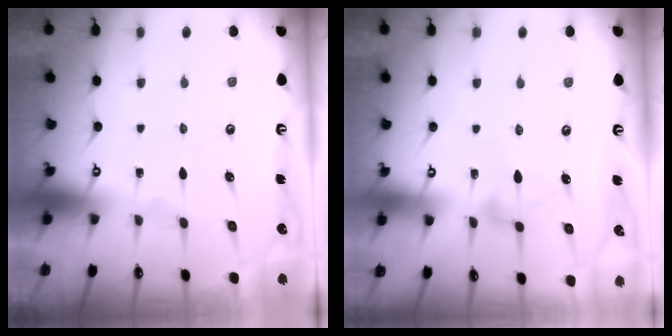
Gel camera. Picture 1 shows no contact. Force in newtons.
{"total": 6.0, "press": 6.0, "slide": 0.4}